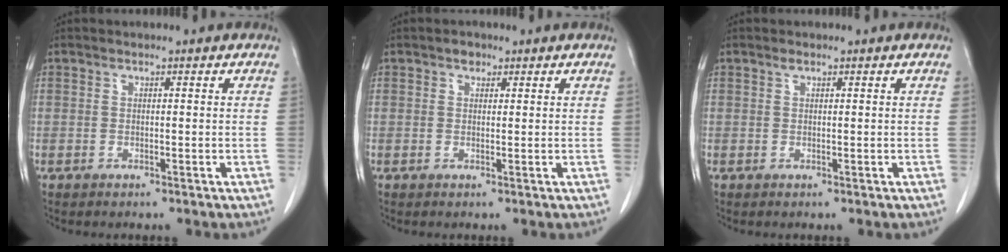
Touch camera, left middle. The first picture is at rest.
{"total": 1.2, "force": [0.8, 0.9, 0.4], "torque": [-0.006, 0.000, 0.011]}
{"total": 0.5, "force": [0.4, 0.1, 0.3], "torque": [-0.009, -0.001, 0.008]}